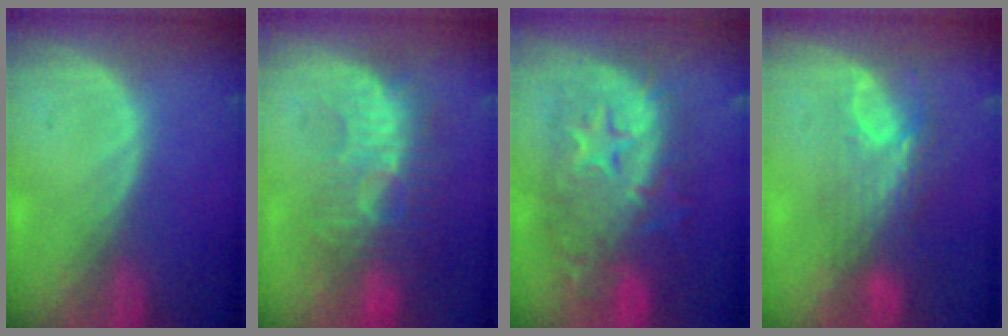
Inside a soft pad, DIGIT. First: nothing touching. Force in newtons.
{"total": 9.3, "press": 8.8, "slide": 3.1}
{"total": 12.3, "press": 12.2, "slide": 1.1}
{"total": 7.5, "press": 6.6, "slide": 3.6}